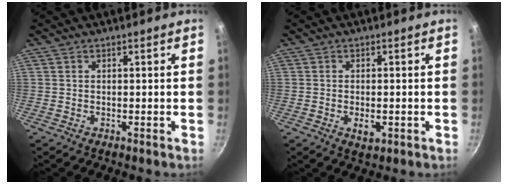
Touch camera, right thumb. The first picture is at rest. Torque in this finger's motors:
{"motor_torque": [-0.53, -0.06, -0.09, -0.02, 0.00]}